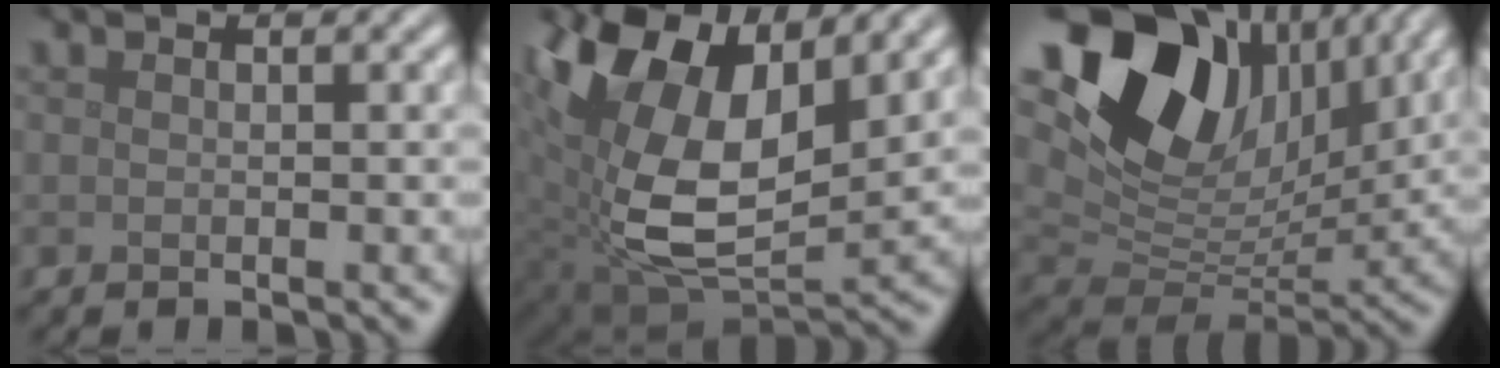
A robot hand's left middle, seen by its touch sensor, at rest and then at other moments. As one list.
[{"total": 14.4, "force": [5.5, 8.2, 10.4], "torque": [-0.221, 0.001, 0.114]}, {"total": 16.6, "force": [7.7, 10.4, 10.3], "torque": [-0.214, 0.020, 0.148]}]